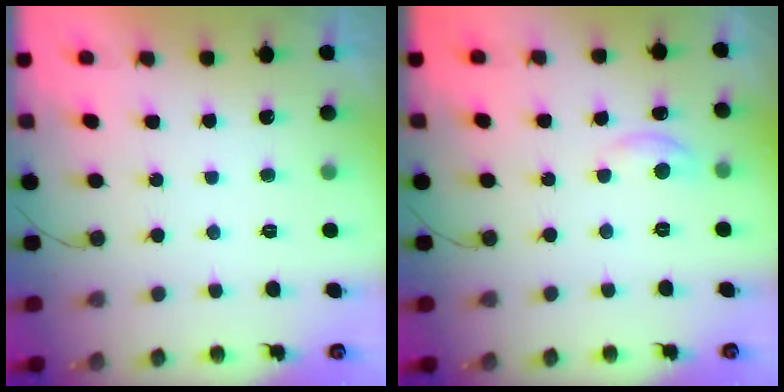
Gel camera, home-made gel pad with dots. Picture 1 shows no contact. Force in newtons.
{"total": 4.8, "press": 4.7, "slide": 0.6}